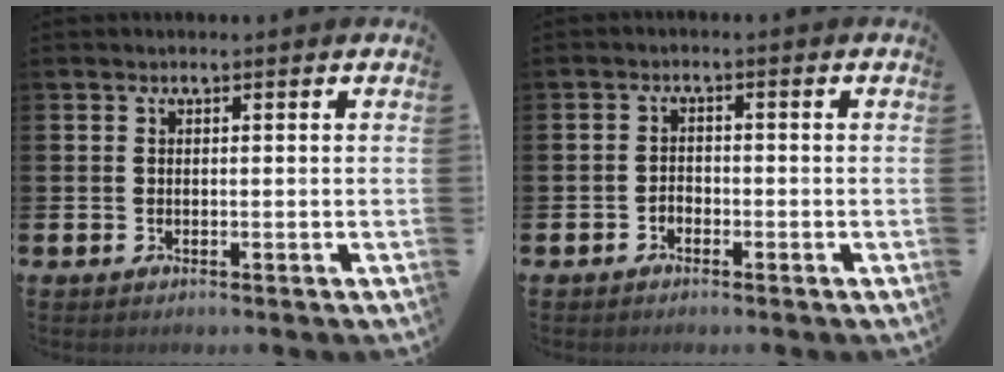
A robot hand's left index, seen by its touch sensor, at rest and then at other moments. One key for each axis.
{"total": 1.3, "fx": -1.0, "fy": 0.8, "fz": 0.2, "tx": -0.011, "ty": 0.006, "tz": -0.020}